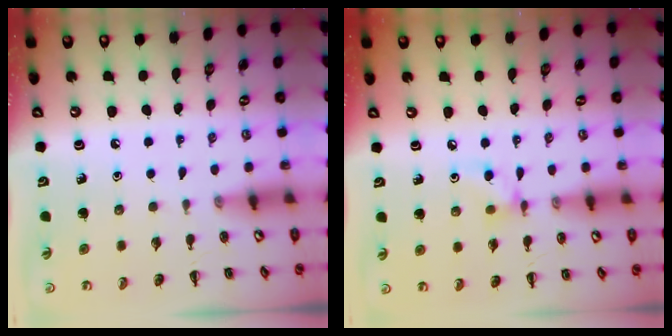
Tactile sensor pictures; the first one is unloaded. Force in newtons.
{"total": 5.1, "press": 5.1, "slide": 0.5}